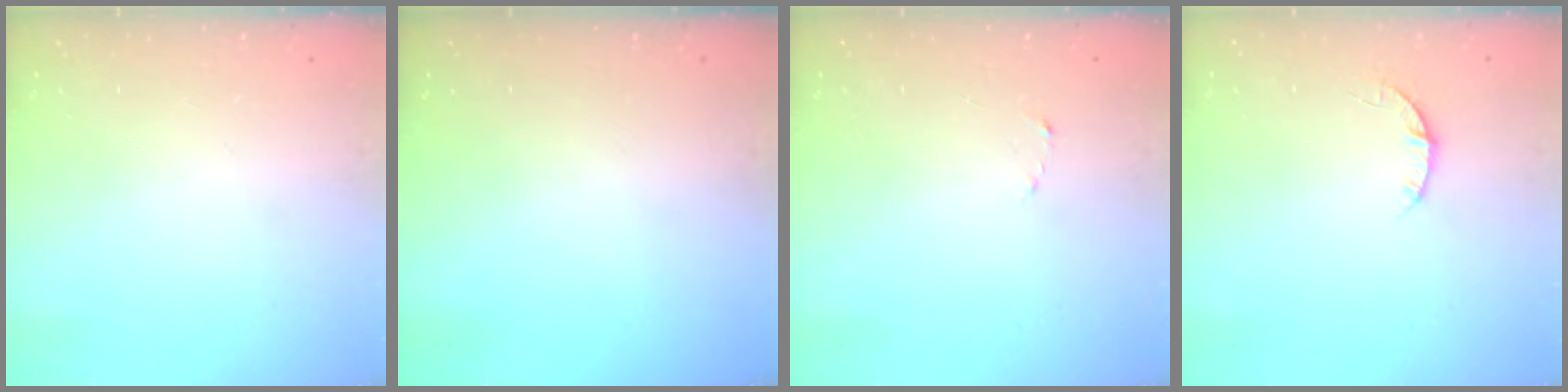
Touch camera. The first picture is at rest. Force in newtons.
{"total": 0.0}
{"total": 1.5, "press": 1.5, "slide": 0.2}
{"total": 3.5, "press": 3.4, "slide": 0.4}